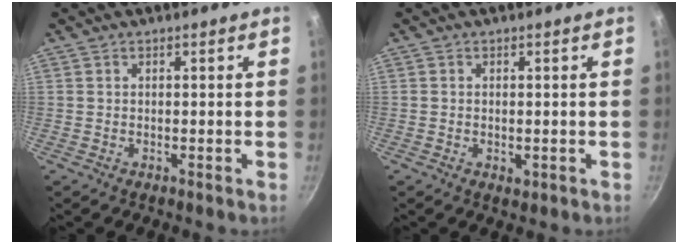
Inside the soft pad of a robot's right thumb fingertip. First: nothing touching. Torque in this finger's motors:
{"motor_torque": [-0.27, 0.02, -0.30, 0.48, -0.03]}